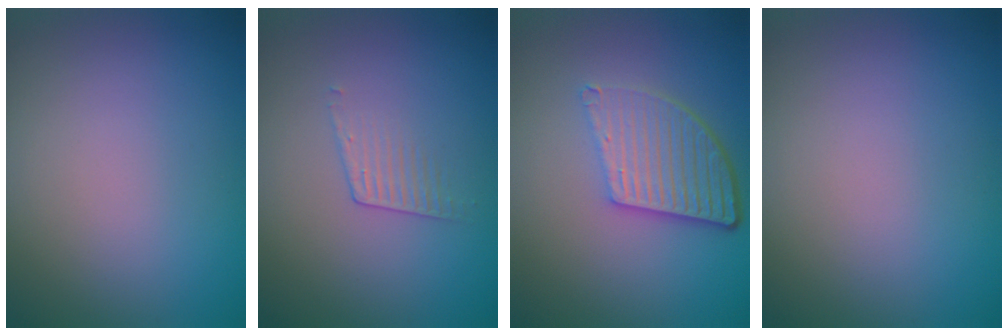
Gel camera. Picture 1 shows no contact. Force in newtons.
{"total": 1.1, "press": 0.4, "slide": 1.1}
{"total": 5.5, "press": 4.0, "slide": 3.9}
{"total": 0.0}